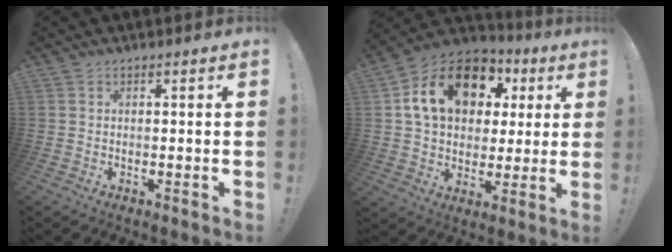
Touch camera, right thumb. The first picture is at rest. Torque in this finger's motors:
{"motor_torque": [1.36, 1.87, 1.12, 0.25, 0.53]}